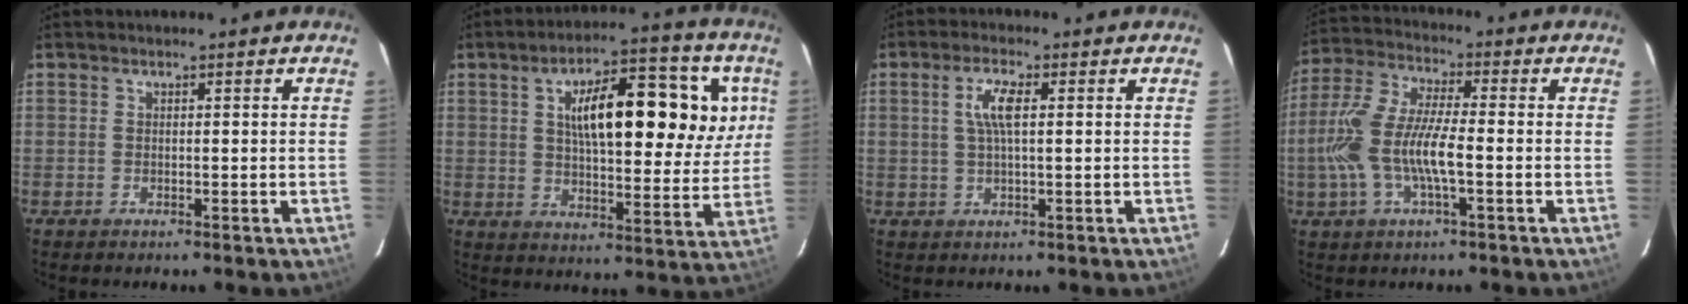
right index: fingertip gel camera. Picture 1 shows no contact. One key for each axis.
{"total": 20.2, "fx": 6.8, "fy": 7.9, "fz": 17.4, "tx": -0.272, "ty": 0.024, "tz": 0.105}
{"total": 4.7, "fx": 1.0, "fy": 1.2, "fz": 4.4, "tx": -0.087, "ty": 0.006, "tz": 0.021}
{"total": 12.9, "fx": -2.6, "fy": 3.5, "fz": 12.1, "tx": -0.262, "ty": 0.002, "tz": -0.052}